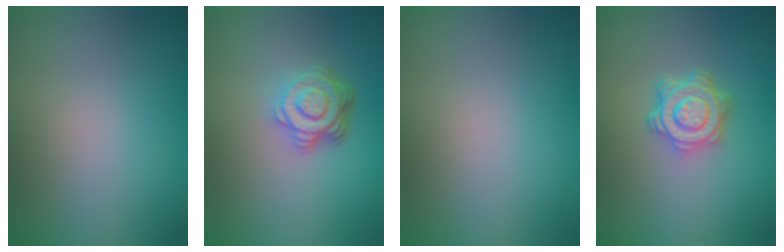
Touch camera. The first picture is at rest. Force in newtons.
{"total": 5.0, "press": 3.6, "slide": 3.6}
{"total": 0.0}
{"total": 4.6, "press": 3.6, "slide": 2.9}